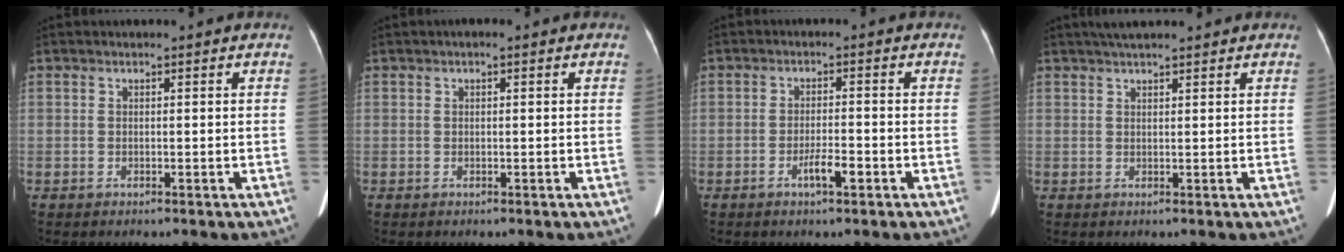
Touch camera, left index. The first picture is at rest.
{"total": 0.5, "force": [0.2, 0.2, 0.5], "torque": [-0.005, 0.009, -0.001]}
{"total": 3.1, "force": [-1.7, 0.5, 2.5], "torque": [-0.045, 0.001, -0.030]}
{"total": 4.1, "force": [3.4, 0.6, 2.1], "torque": [-0.028, 0.028, 0.058]}